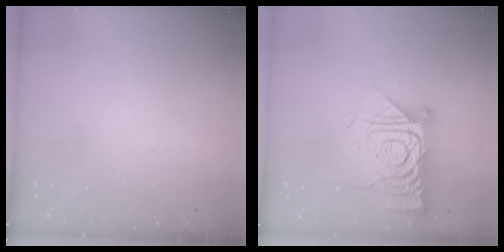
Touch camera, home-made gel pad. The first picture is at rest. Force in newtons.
{"total": 14.6, "press": 14.5, "slide": 1.5}